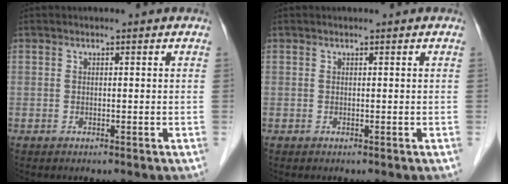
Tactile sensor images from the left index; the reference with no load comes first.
{"total": 0.0}